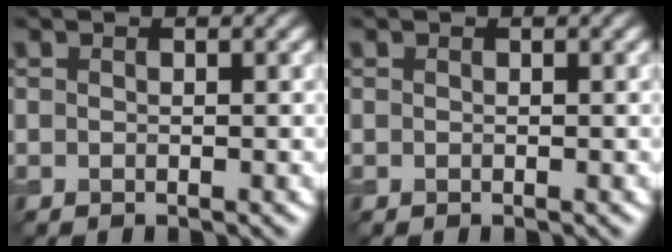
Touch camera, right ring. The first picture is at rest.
{"total": 0.0}